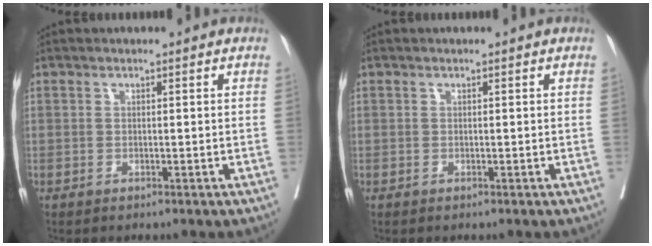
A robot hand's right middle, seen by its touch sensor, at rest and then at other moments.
{"total": 0.0}